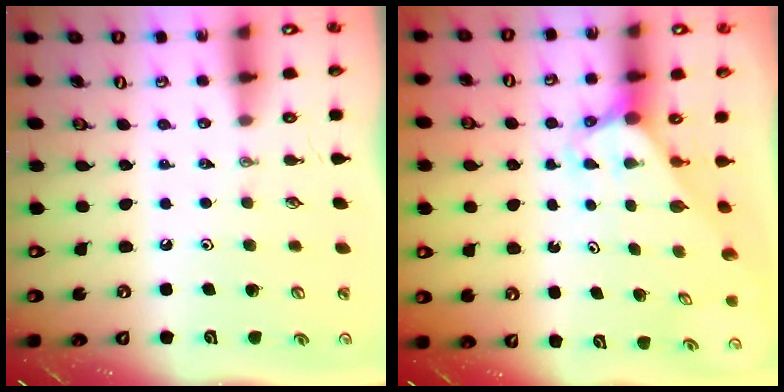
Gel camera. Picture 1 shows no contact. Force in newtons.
{"total": 2.7, "press": 2.7, "slide": 0.2}